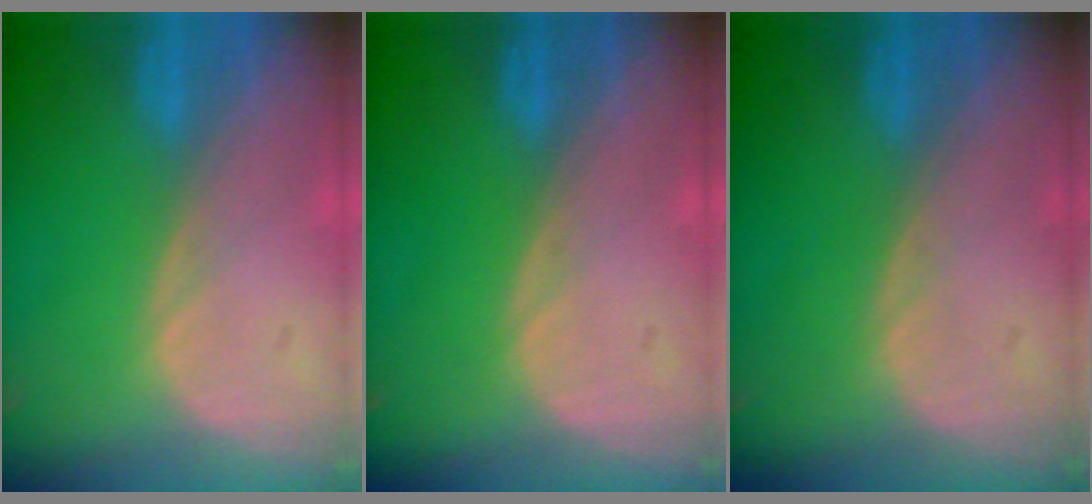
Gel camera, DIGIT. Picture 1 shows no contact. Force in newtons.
{"total": 0.0}
{"total": 0.0}